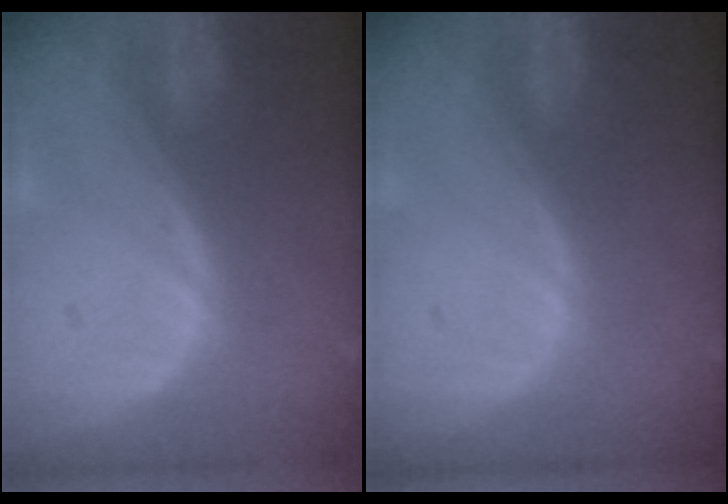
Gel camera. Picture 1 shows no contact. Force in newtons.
{"total": 0.0}